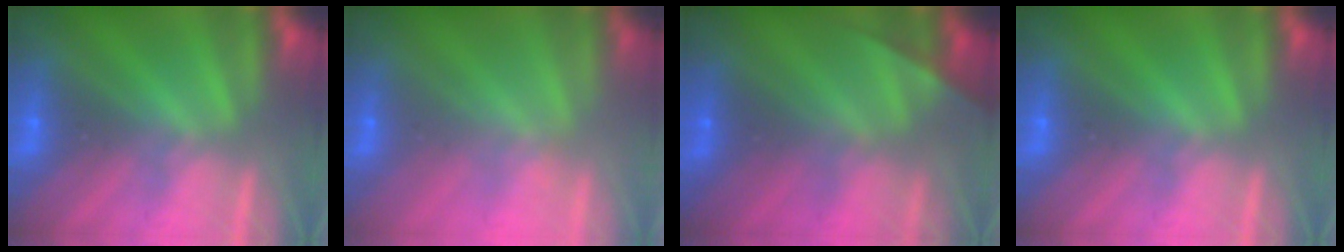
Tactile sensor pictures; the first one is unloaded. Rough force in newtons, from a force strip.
{"total": 2.0}
{"total": 2.1}
{"total": 0.0}